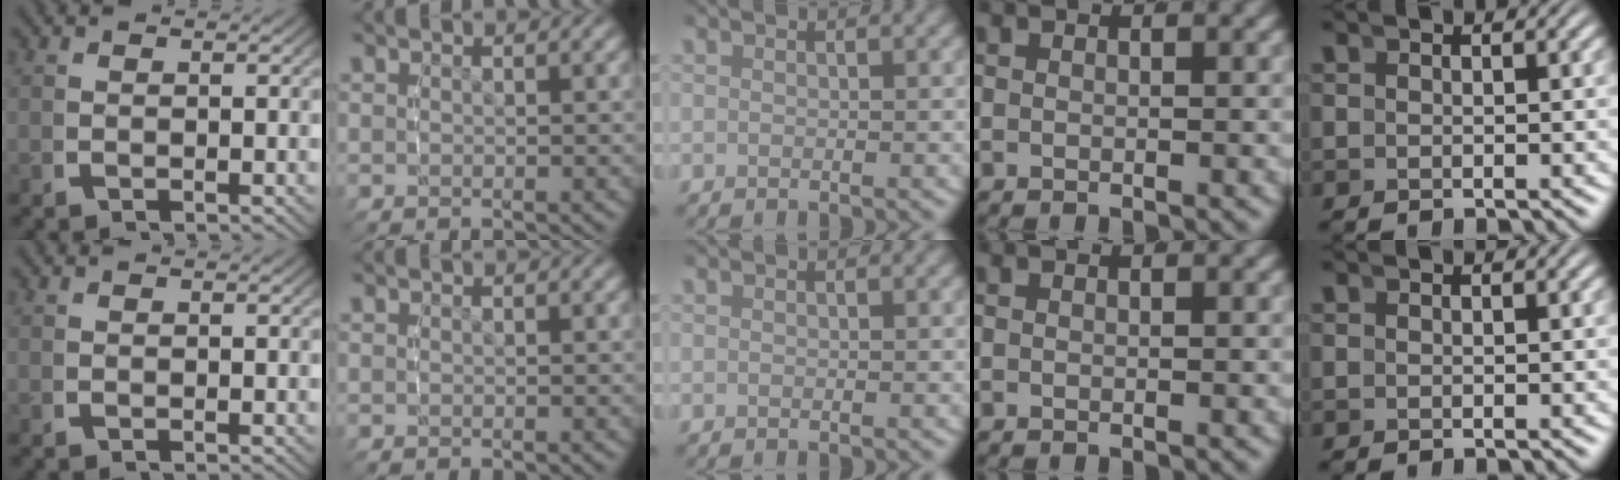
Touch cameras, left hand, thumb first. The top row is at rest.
{}